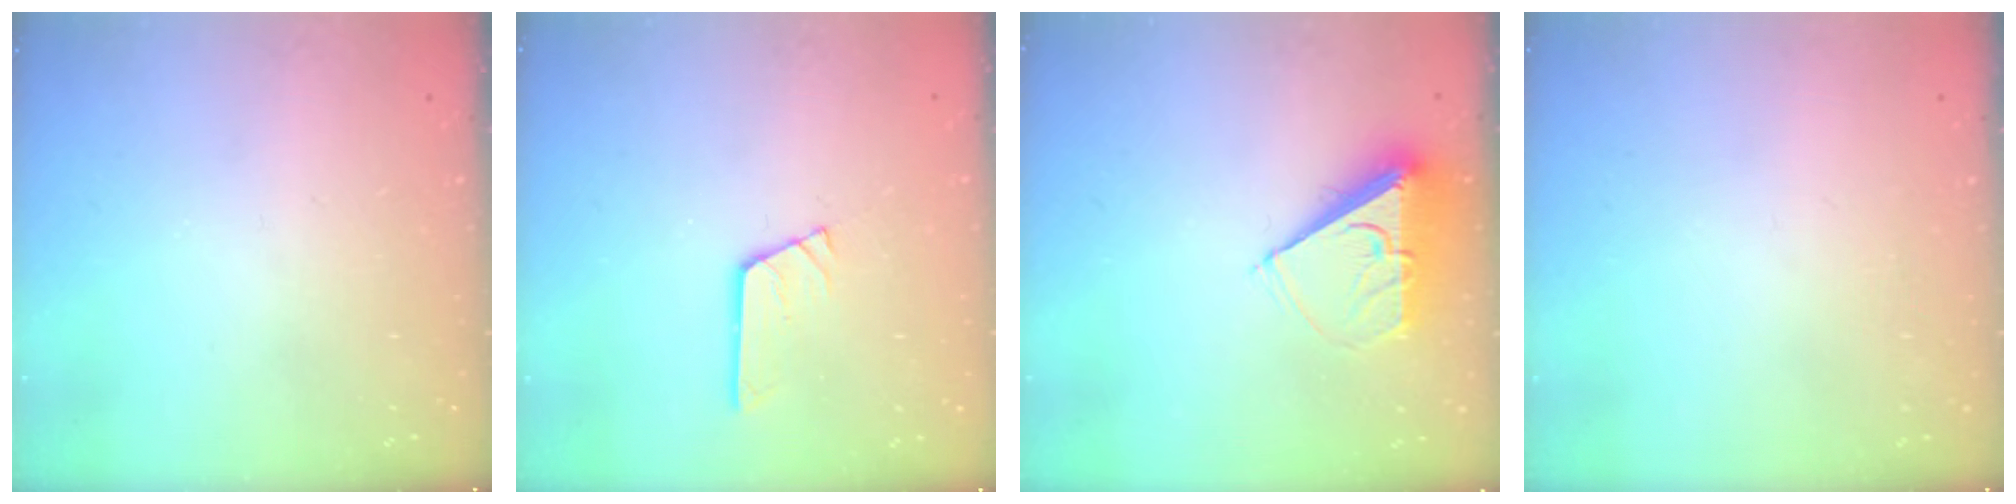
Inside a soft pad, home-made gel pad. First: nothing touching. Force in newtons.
{"total": 3.5, "press": 3.5, "slide": 0.1}
{"total": 6.5, "press": 6.4, "slide": 0.9}
{"total": 0.0}